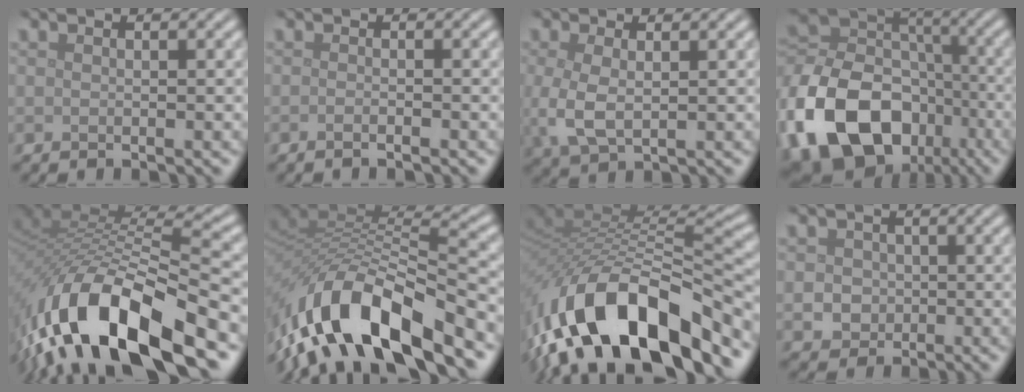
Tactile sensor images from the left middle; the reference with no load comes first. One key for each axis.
{"total": 0.9, "fx": -0.6, "fy": 0.2, "fz": 0.7, "tx": -0.009, "ty": -0.001, "tz": -0.013}
{"total": 3.6, "fx": -0.1, "fy": 2.0, "fz": 3.0, "tx": -0.079, "ty": -0.007, "tz": 0.001}
{"total": 16.9, "fx": -7.5, "fy": 12.1, "fz": 9.1, "tx": -0.223, "ty": -0.022, "tz": -0.142}
{"total": 15.2, "fx": -8.4, "fy": 5.6, "fz": 11.4, "tx": -0.224, "ty": 0.007, "tz": -0.150}
{"total": 13.6, "fx": -8.1, "fy": 5.3, "fz": 9.5, "tx": -0.184, "ty": 0.016, "tz": -0.146}
{"total": 15.0, "fx": -8.3, "fy": 6.4, "fz": 10.7, "tx": -0.200, "ty": 0.013, "tz": -0.144}
{"total": 2.7, "fx": -0.1, "fy": 2.6, "fz": 1.0, "tx": -0.004, "ty": 0.003, "tz": -0.010}